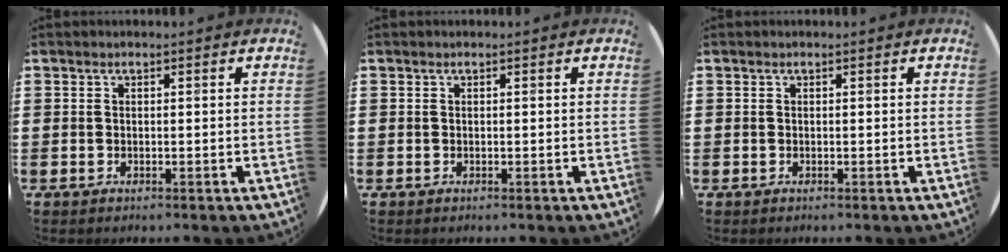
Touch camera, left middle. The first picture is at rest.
{"total": 0.0}
{"total": 0.0}